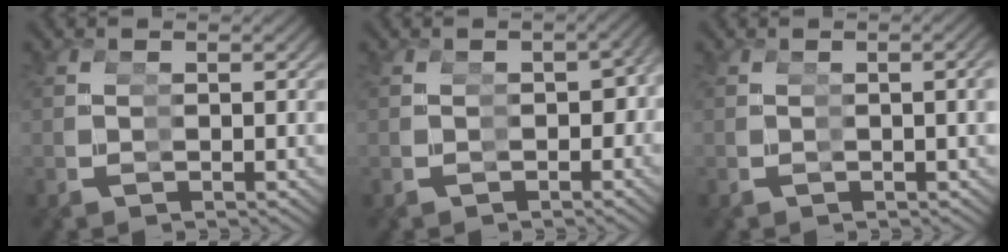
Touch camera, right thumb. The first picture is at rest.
{"total": 2.8, "force": [-0.8, 1.9, 2.0], "torque": [-0.019, -0.007, -0.006]}
{"total": 1.7, "force": [-0.1, -0.4, 1.6], "torque": [-0.024, 0.008, 0.001]}